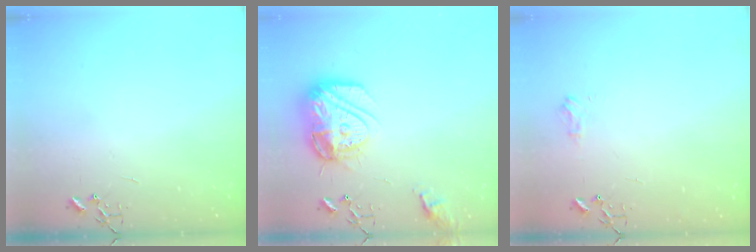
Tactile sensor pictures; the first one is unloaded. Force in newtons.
{"total": 18.5, "press": 18.4, "slide": 1.8}
{"total": 8.2, "press": 8.1, "slide": 0.7}